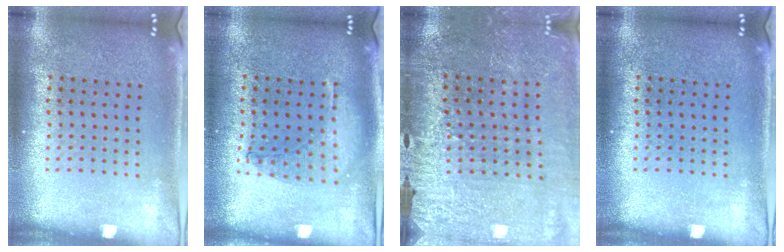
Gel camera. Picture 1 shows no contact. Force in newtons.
{"total": 0.9, "press": 0.9, "slide": 0.3}
{"total": 3.0, "press": 3.0, "slide": 0.3}
{"total": 0.0}